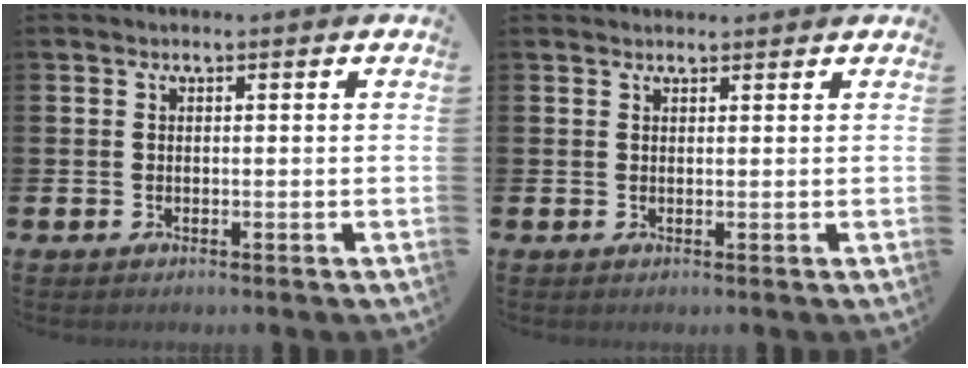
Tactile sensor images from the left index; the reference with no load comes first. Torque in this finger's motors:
{"motor_torque": [1.01, -1.13, 0.18, 0.06]}